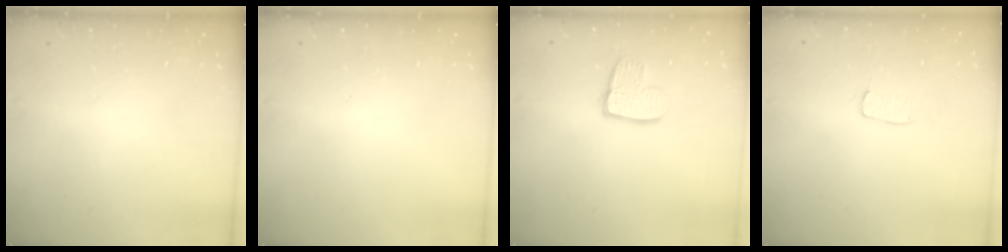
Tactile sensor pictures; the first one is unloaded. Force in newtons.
{"total": 0.0}
{"total": 8.9, "press": 8.9, "slide": 0.4}
{"total": 3.3, "press": 3.3, "slide": 0.2}